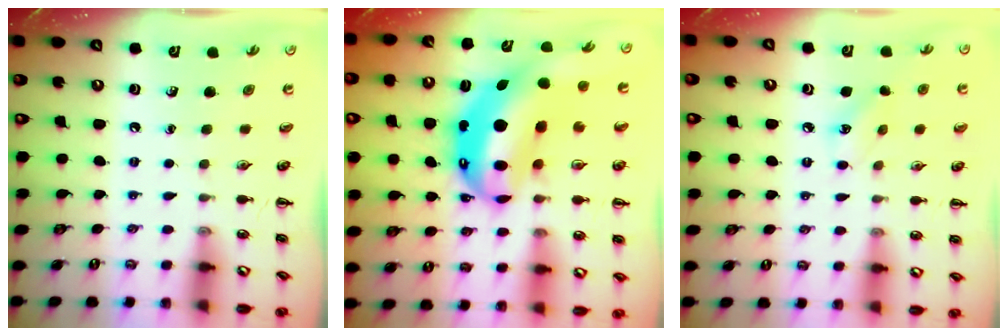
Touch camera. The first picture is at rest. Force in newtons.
{"total": 14.4, "press": 14.0, "slide": 3.3}
{"total": 5.8, "press": 5.5, "slide": 1.6}